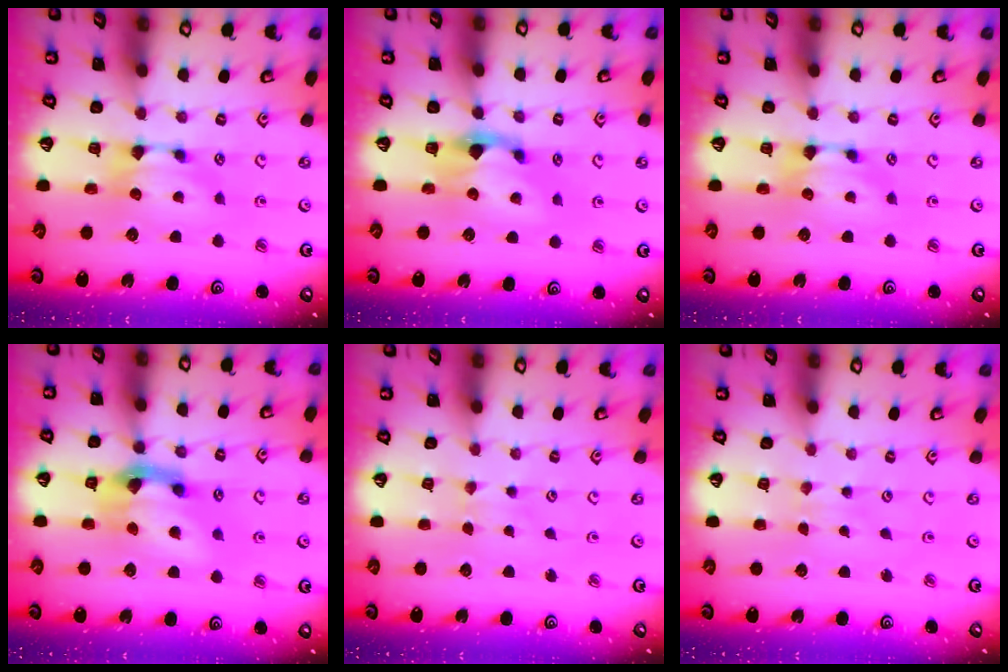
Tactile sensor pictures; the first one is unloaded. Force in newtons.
{"total": 1.8, "press": 1.2, "slide": 1.4}
{"total": 0.0}
{"total": 5.5, "press": 5.1, "slide": 2.1}
{"total": 2.4, "press": 2.4, "slide": 0.1}
{"total": 4.1, "press": 4.1, "slide": 0.1}